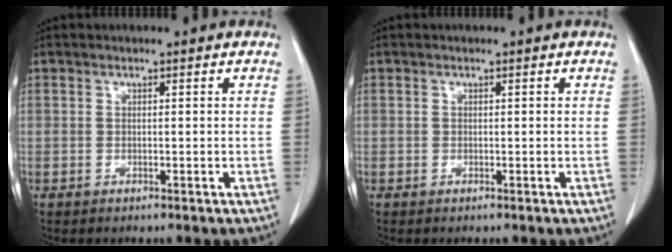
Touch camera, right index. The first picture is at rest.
{"total": 0.0}